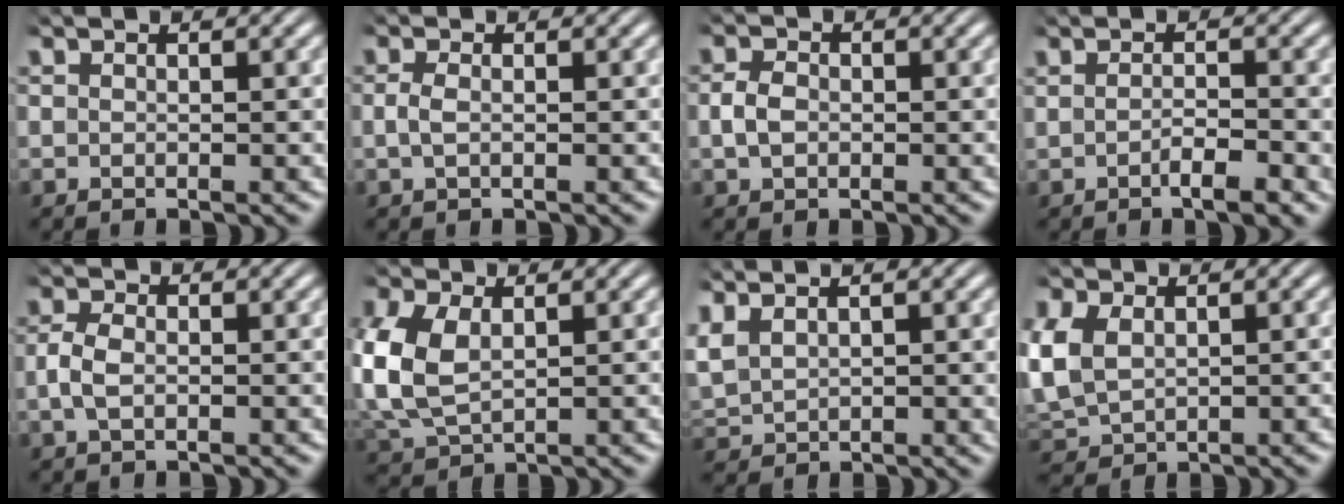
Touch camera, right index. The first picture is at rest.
{"total": 0.9, "force": [-0.2, 0.2, 0.9], "torque": [-0.026, -0.003, -0.001]}
{"total": 1.5, "force": [-0.3, 1.0, 1.1], "torque": [-0.028, 0.000, -0.004]}
{"total": 2.4, "force": [-0.8, 0.3, 2.2], "torque": [-0.027, 0.006, -0.020]}
{"total": 1.9, "force": [-0.3, 1.0, 1.6], "torque": [-0.041, -0.001, -0.004]}
{"total": 6.6, "force": [0.6, 5.1, 4.1], "torque": [-0.122, -0.018, 0.027]}
{"total": 3.7, "force": [1.8, 2.7, 1.9], "torque": [-0.060, 0.003, 0.039]}
{"total": 5.9, "force": [0.2, 5.2, 2.9], "torque": [-0.101, -0.017, 0.019]}